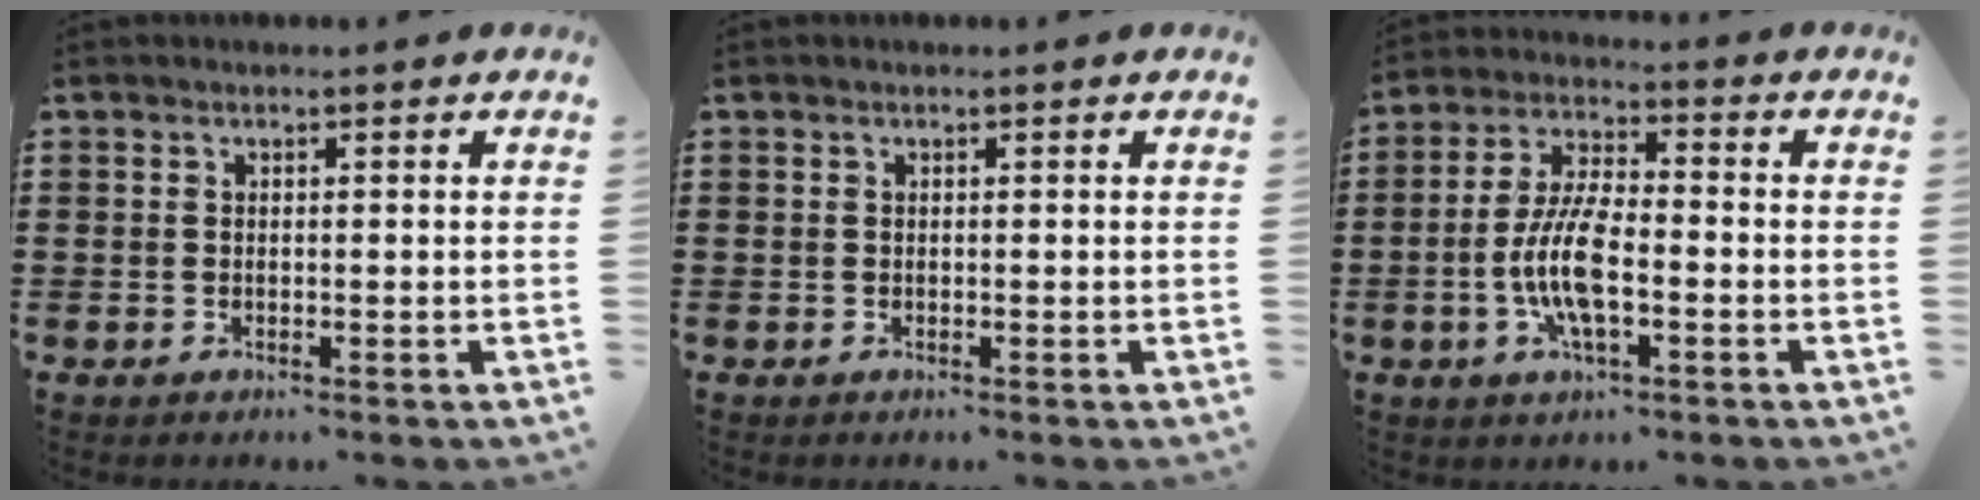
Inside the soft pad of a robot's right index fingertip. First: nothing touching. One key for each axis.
{"total": 0.0}
{"total": 9.2, "fx": -2.3, "fy": 3.1, "fz": 8.4, "tx": -0.187, "ty": -0.012, "tz": -0.048}